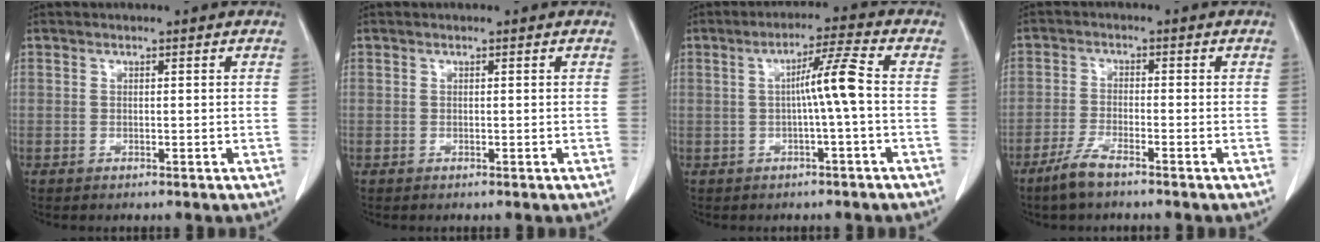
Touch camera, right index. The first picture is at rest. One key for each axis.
{"total": 0.0}
{"total": 5.7, "fx": -0.3, "fy": -0.9, "fz": 5.6, "tx": -0.095, "ty": 0.013, "tz": -0.004}
{"total": 4.1, "fx": -3.2, "fy": 0.5, "fz": 2.6, "tx": -0.059, "ty": -0.005, "tz": -0.065}